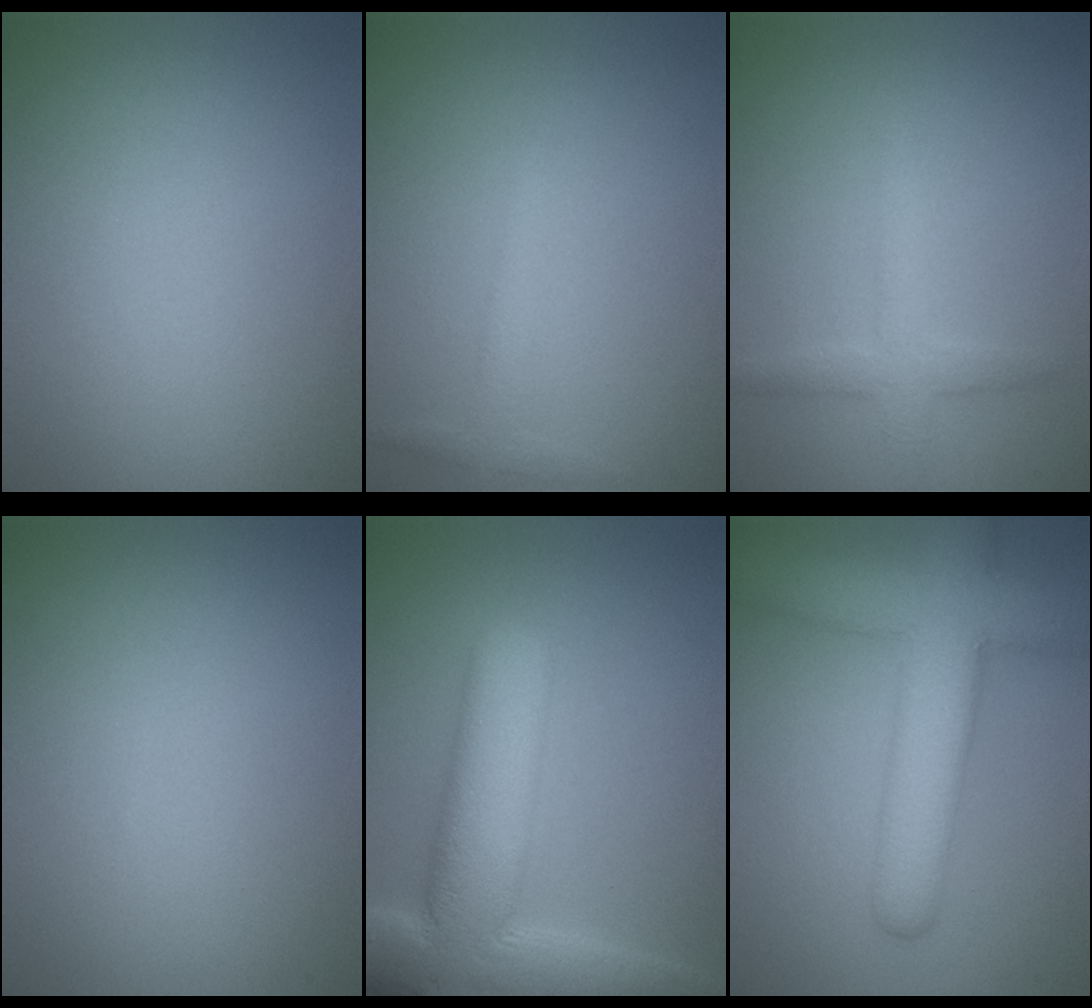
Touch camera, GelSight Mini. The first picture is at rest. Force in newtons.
{"total": 1.5, "press": 1.5, "slide": 0.0}
{"total": 2.4, "press": 2.4, "slide": 0.2}
{"total": 0.0}
{"total": 12.5, "press": 12.5, "slide": 0.9}
{"total": 8.6, "press": 8.6, "slide": 0.5}